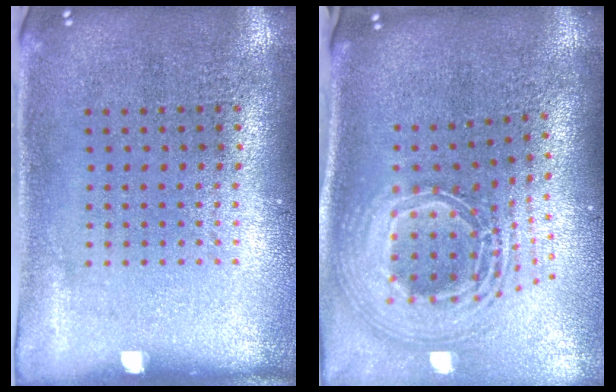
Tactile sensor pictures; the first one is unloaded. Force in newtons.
{"total": 2.8, "press": 1.9, "slide": 2.0}